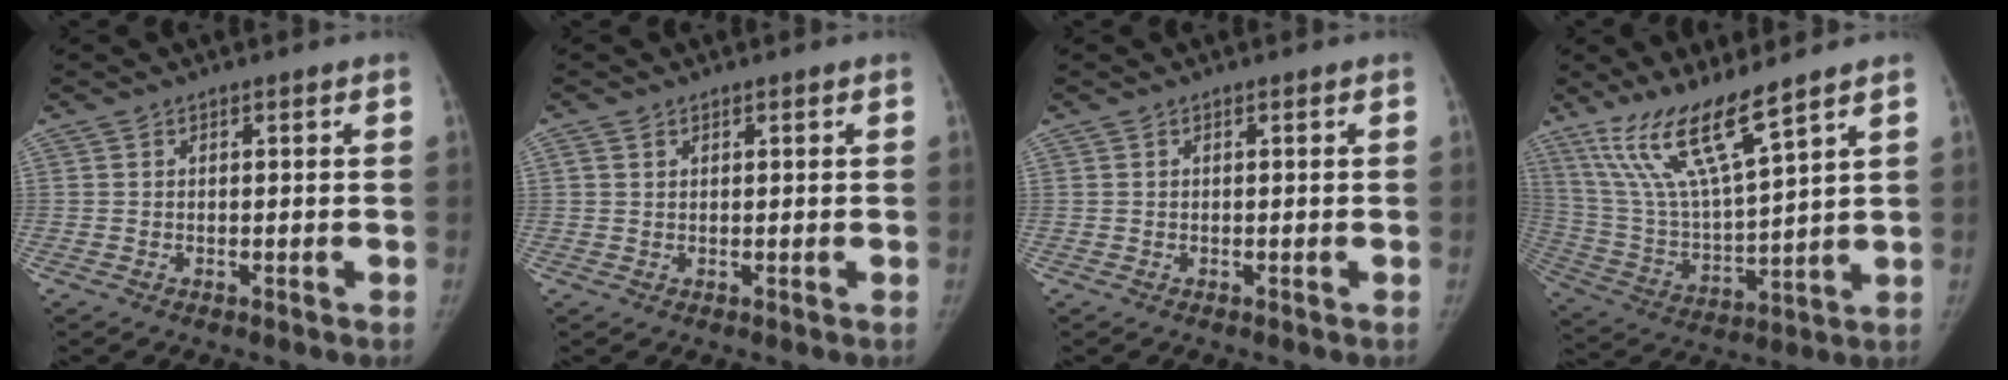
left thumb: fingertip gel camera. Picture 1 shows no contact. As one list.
[{"total": 1.0, "force": [0.6, 0.7, 0.4], "torque": [-0.006, -0.002, 0.011]}, {"total": 0.0}, {"total": 15.0, "force": [10.5, 2.1, 10.5], "torque": [-0.200, -0.057, 0.219]}]